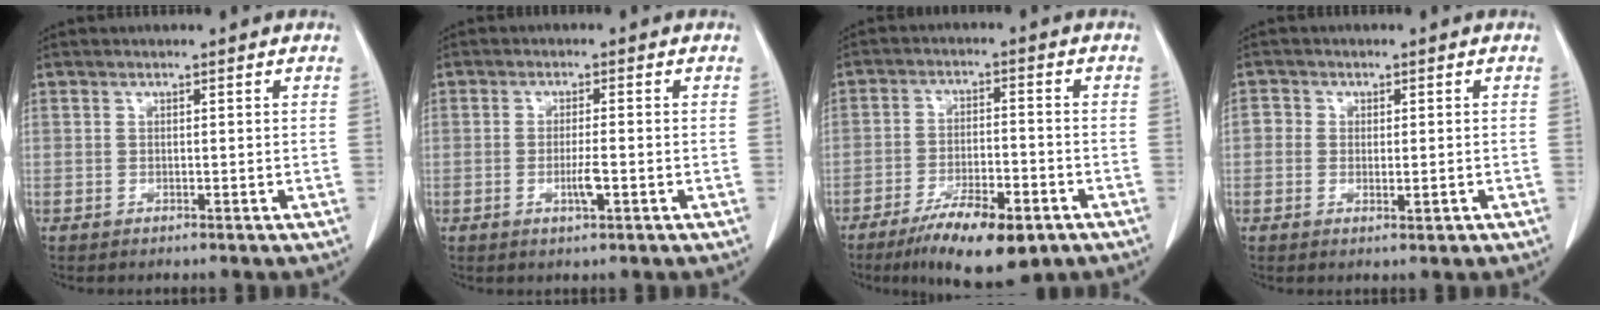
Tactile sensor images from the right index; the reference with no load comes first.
{"total": 2.3, "force": [-0.7, 0.2, 2.2], "torque": [-0.043, -0.002, -0.012]}
{"total": 11.7, "force": [-7.4, 3.2, 8.5], "torque": [-0.141, -0.016, -0.116]}
{"total": 3.1, "force": [-0.7, 2.2, 2.1], "torque": [-0.027, 0.003, -0.010]}